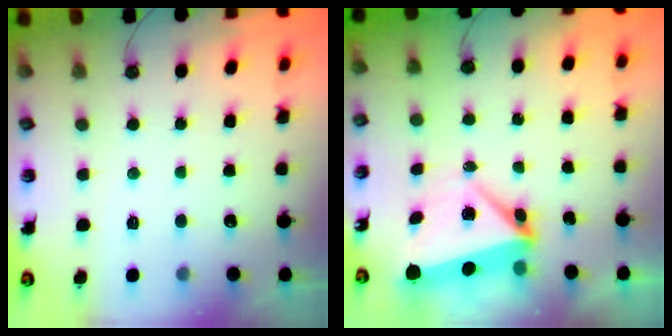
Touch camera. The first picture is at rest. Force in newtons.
{"total": 6.8, "press": 5.6, "slide": 3.9}